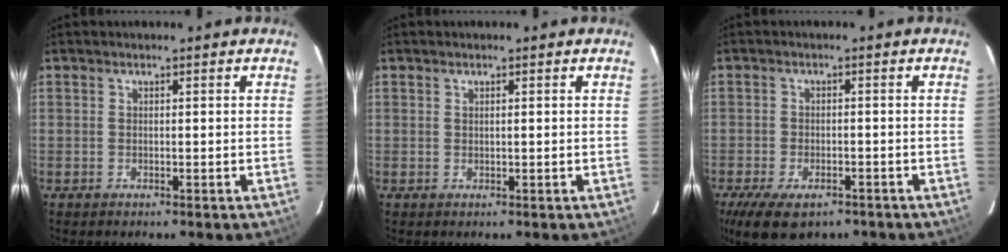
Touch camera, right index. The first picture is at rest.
{"total": 0.5, "force": [0.2, -0.1, 0.5], "torque": [-0.009, 0.003, 0.004]}
{"total": 10.4, "force": [-6.9, 5.0, 6.0], "torque": [-0.136, -0.026, -0.110]}